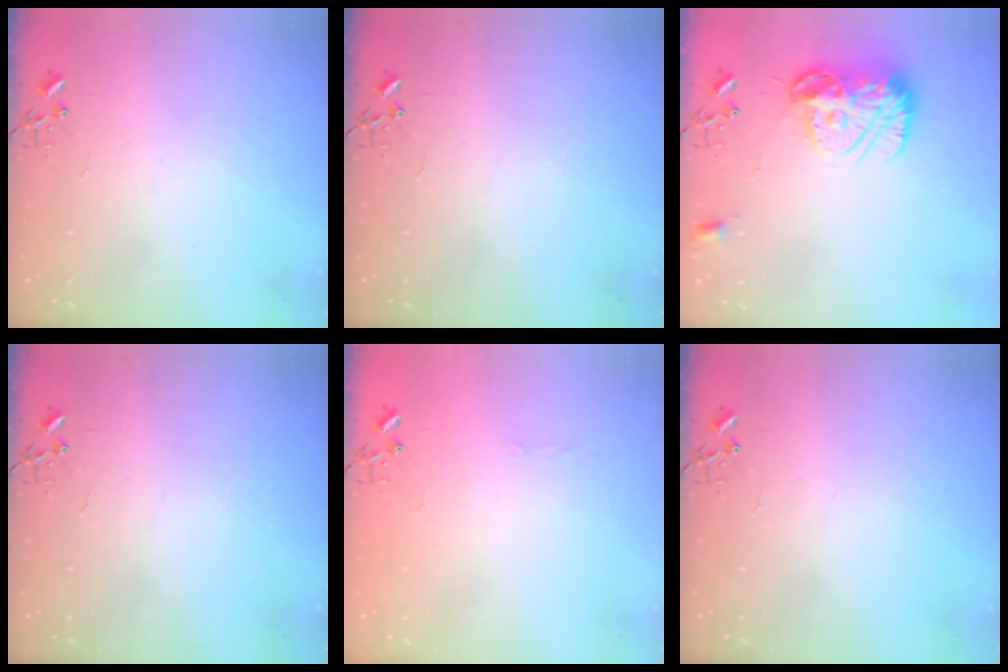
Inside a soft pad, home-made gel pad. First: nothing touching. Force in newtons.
{"total": 0.0}
{"total": 15.4, "press": 15.3, "slide": 1.5}
{"total": 0.0}
{"total": 2.6, "press": 2.6, "slide": 0.5}
{"total": 0.0}